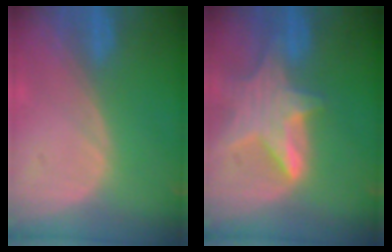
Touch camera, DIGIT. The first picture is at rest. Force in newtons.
{"total": 8.0, "press": 7.2, "slide": 3.5}